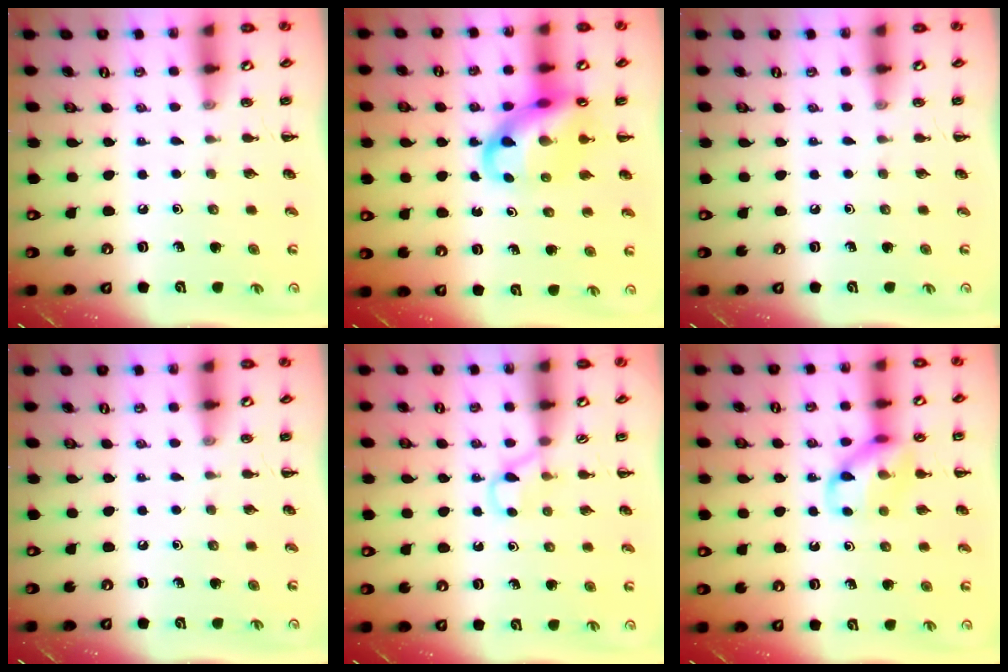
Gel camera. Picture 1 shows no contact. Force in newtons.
{"total": 13.4, "press": 12.9, "slide": 3.6}
{"total": 0.0}
{"total": 0.0}
{"total": 2.7, "press": 2.4, "slide": 1.1}
{"total": 10.9, "press": 10.8, "slide": 1.5}